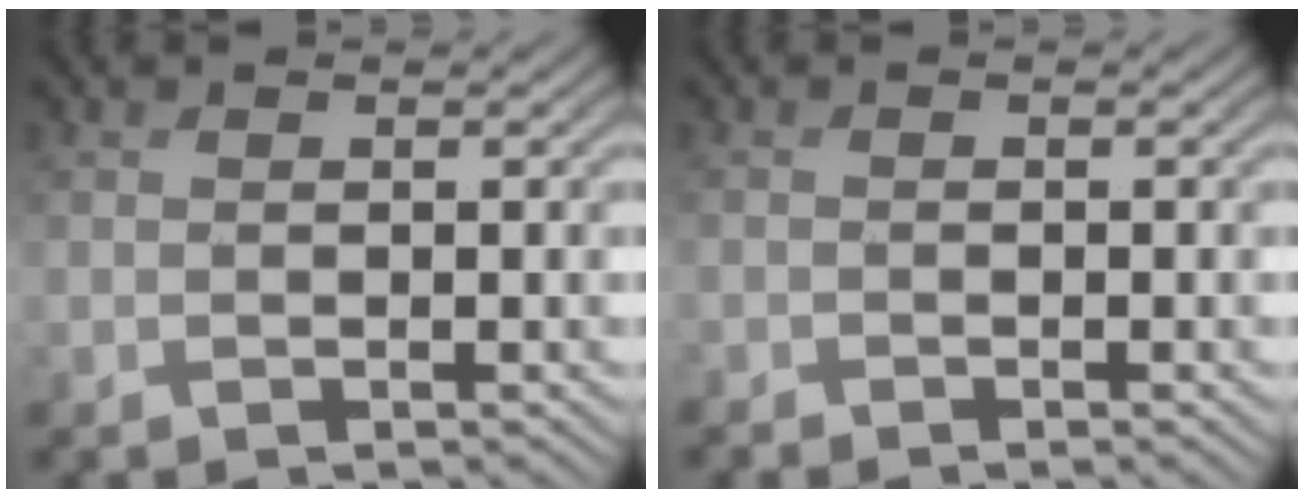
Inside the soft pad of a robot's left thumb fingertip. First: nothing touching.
{"total": 0.8, "force": [-0.8, 0.2, 0.0], "torque": [-0.001, -0.003, -0.016]}